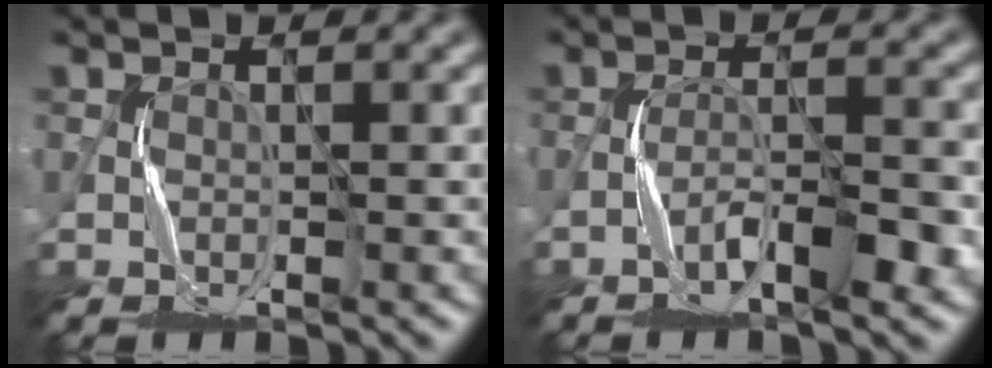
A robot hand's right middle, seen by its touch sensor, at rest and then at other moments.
{"total": 4.2, "force": [-2.4, 0.7, 3.4], "torque": [-0.063, 0.009, -0.044]}